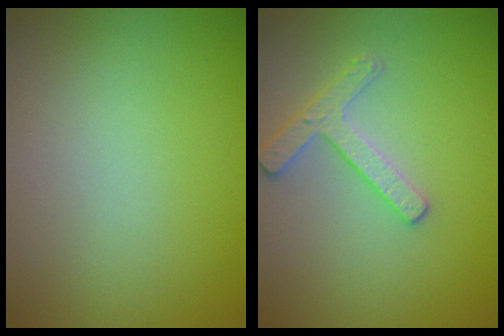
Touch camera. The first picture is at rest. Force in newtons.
{"total": 2.5, "press": 2.4, "slide": 0.3}